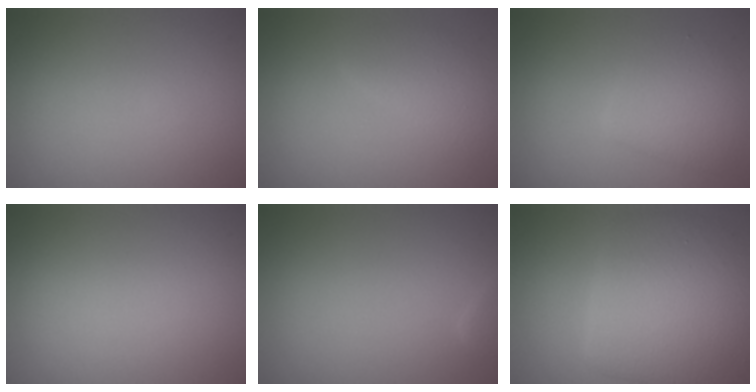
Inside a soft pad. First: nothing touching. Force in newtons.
{"total": 2.4, "press": 2.4, "slide": 0.1}
{"total": 3.4, "press": 3.4, "slide": 0.1}
{"total": 0.0}
{"total": 0.6, "press": 0.6, "slide": 0.1}
{"total": 7.5, "press": 7.5, "slide": 0.1}